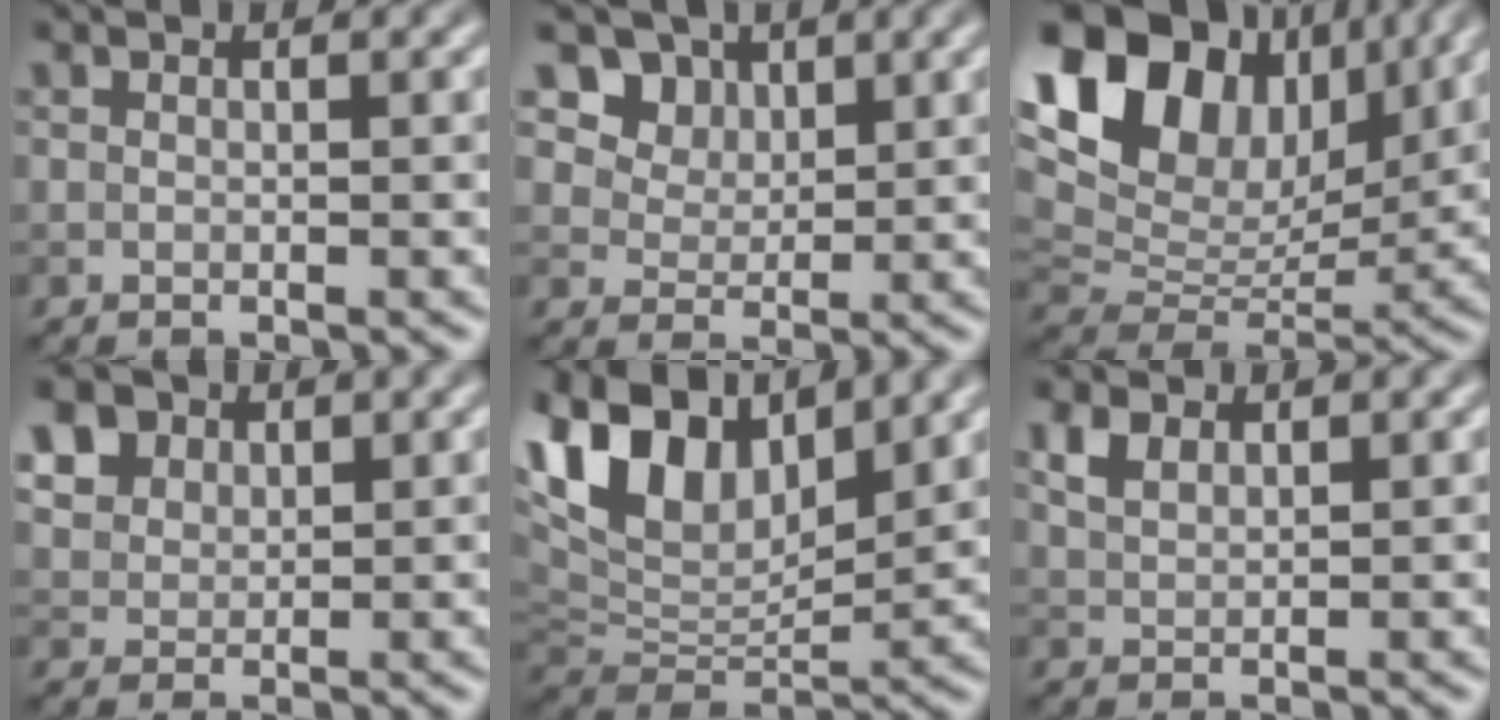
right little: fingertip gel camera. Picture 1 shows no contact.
{"total": 7.2, "force": [4.3, 5.0, 2.8], "torque": [-0.062, -0.003, 0.075]}
{"total": 15.0, "force": [7.1, 9.4, 9.3], "torque": [-0.194, 0.044, 0.130]}
{"total": 7.5, "force": [4.3, 5.1, 3.4], "torque": [-0.108, 0.016, 0.077]}
{"total": 11.5, "force": [6.4, 6.0, 7.5], "torque": [-0.171, 0.028, 0.116]}
{"total": 2.1, "force": [1.4, 1.2, 1.0], "torque": [-0.029, 0.005, 0.032]}